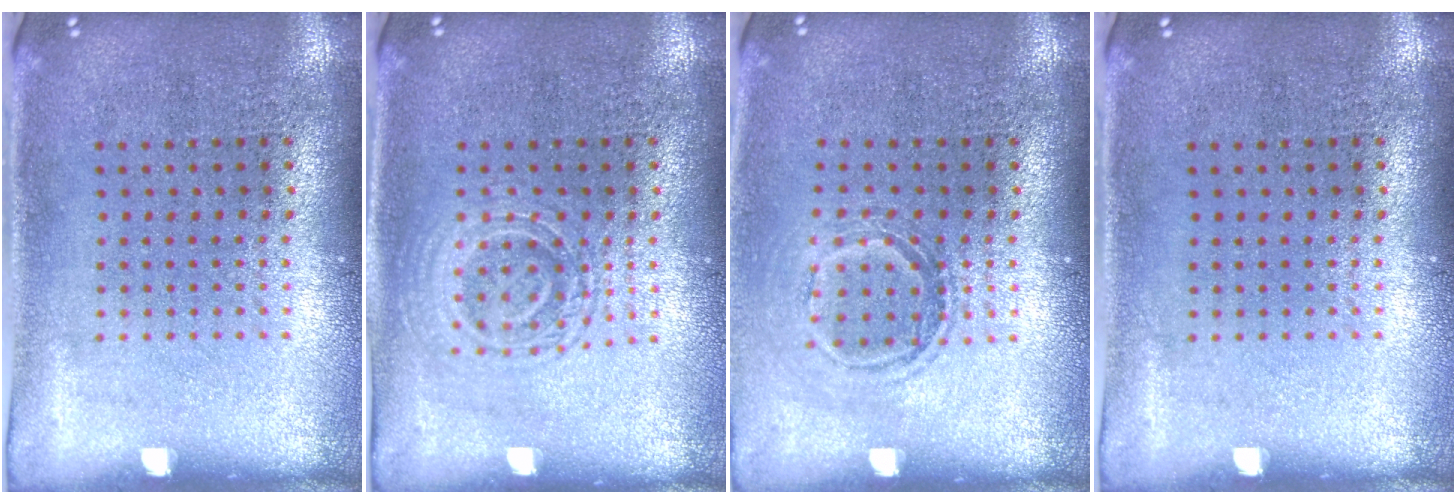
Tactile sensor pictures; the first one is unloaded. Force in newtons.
{"total": 1.4, "press": 1.4, "slide": 0.3}
{"total": 1.3, "press": 1.1, "slide": 0.7}
{"total": 0.0}